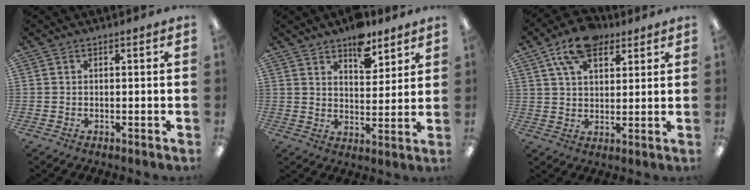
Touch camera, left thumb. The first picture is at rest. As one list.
[{"total": 8.7, "force": [6.6, 4.4, 3.6], "torque": [-0.029, -0.041, 0.112]}, {"total": 11.9, "force": [7.2, 6.5, 7.0], "torque": [-0.117, -0.017, 0.132]}]